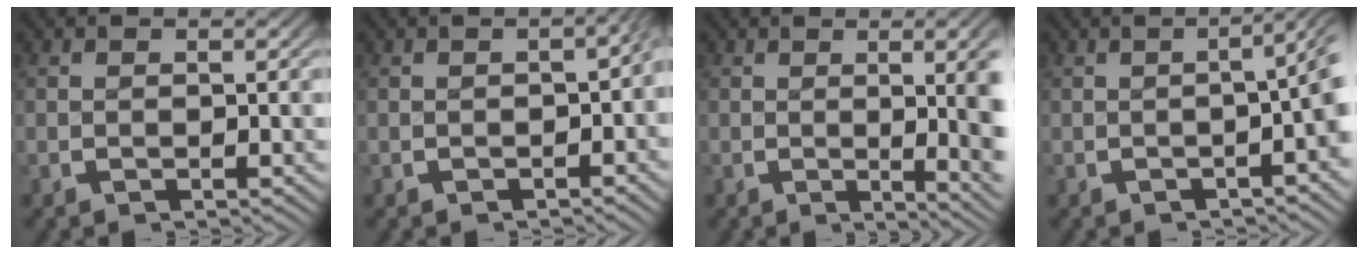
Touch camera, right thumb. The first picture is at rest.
{"total": 3.4, "force": [-0.3, 1.9, 2.7], "torque": [-0.027, 0.008, -0.008]}
{"total": 6.6, "force": [-0.7, 2.3, 6.2], "torque": [-0.065, -0.005, -0.008]}
{"total": 4.2, "force": [0.2, 1.4, 4.0], "torque": [-0.048, 0.013, -0.003]}